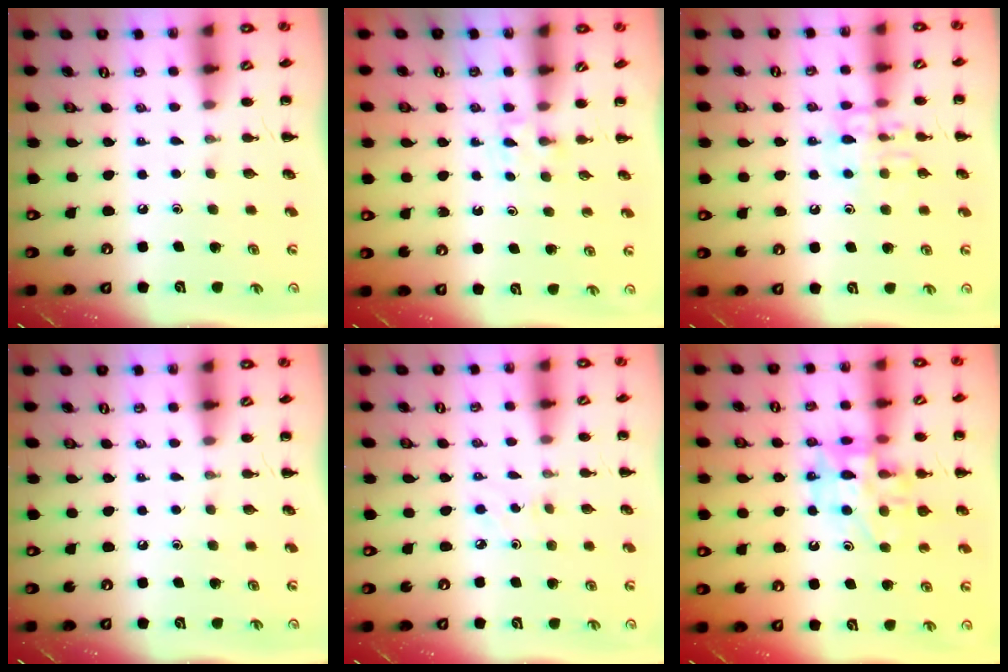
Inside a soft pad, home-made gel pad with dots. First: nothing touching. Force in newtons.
{"total": 2.2, "press": 2.0, "slide": 0.9}
{"total": 10.0, "press": 10.0, "slide": 0.6}
{"total": 0.0}
{"total": 2.1, "press": 2.0, "slide": 0.8}
{"total": 14.2, "press": 13.8, "slide": 3.0}